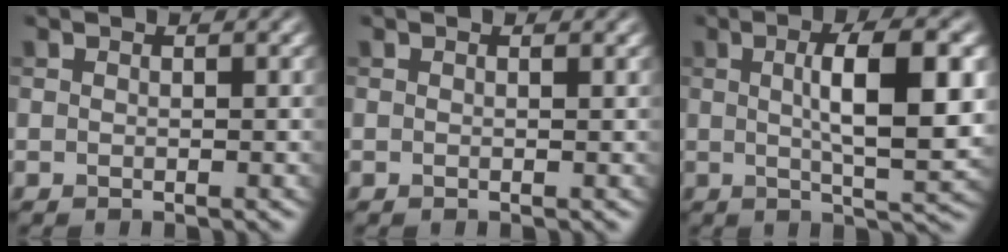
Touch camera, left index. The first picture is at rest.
{"total": 0.0}
{"total": 8.2, "force": [1.1, 2.1, 7.8], "torque": [-0.107, 0.005, 0.017]}